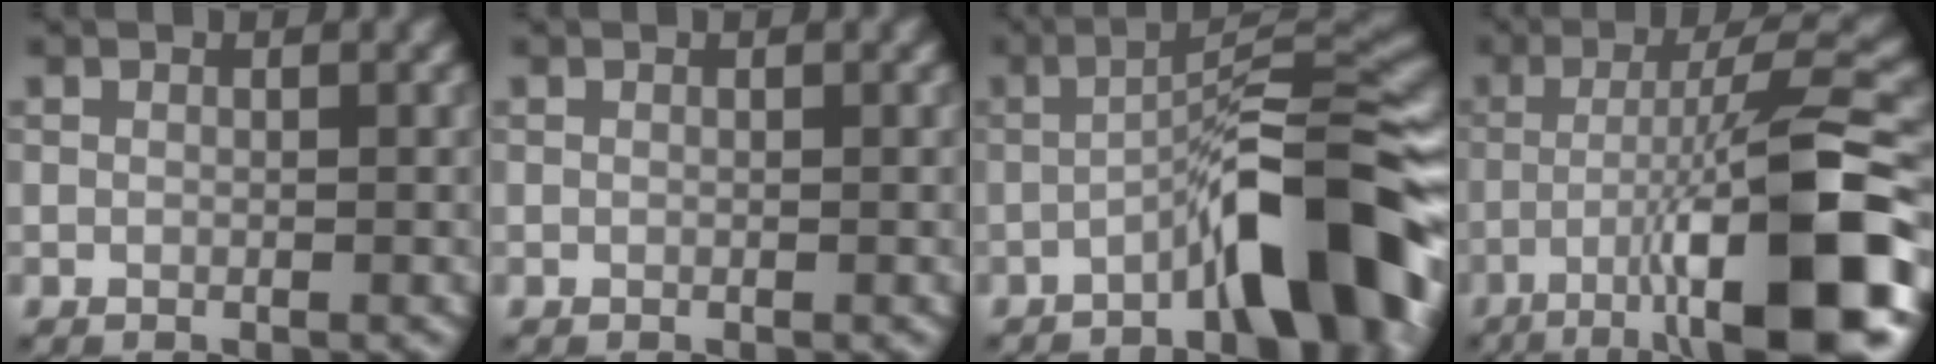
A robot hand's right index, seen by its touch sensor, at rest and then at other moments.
{"total": 0.0}
{"total": 9.8, "force": [-4.4, 2.0, 8.6], "torque": [-0.112, 0.024, -0.076]}
{"total": 12.6, "force": [-5.3, 2.3, 11.2], "torque": [-0.171, 0.014, -0.081]}